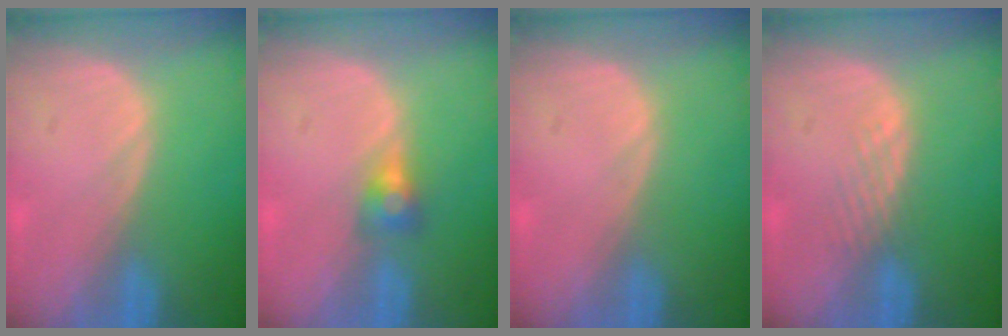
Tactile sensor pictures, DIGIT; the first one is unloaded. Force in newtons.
{"total": 2.9, "press": 2.5, "slide": 1.5}
{"total": 0.0}
{"total": 1.8, "press": 1.8, "slide": 0.2}